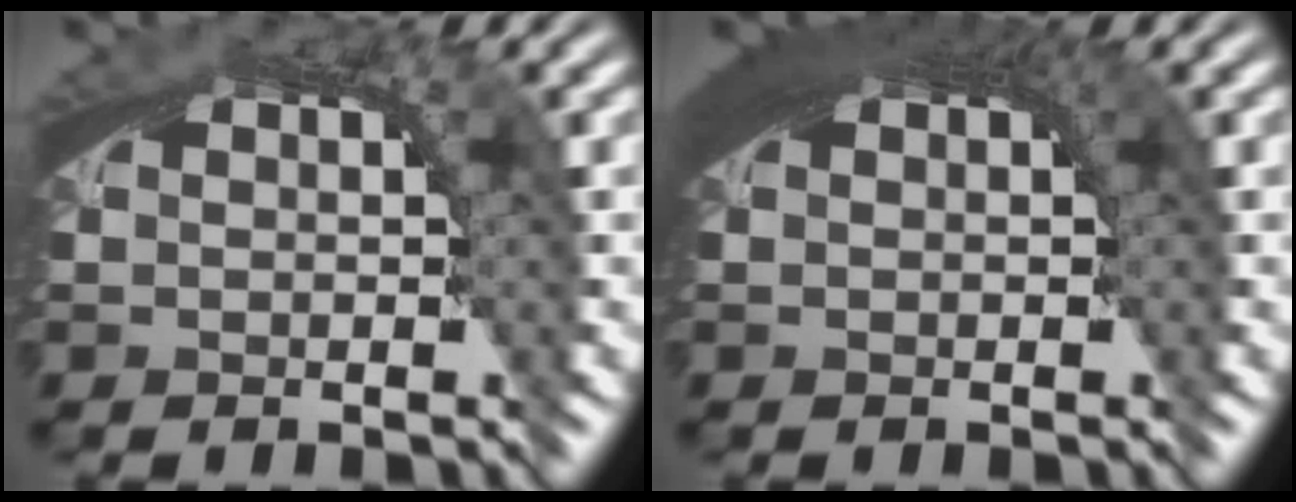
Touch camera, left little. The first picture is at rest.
{"total": 4.3, "force": [1.3, 1.5, 3.8], "torque": [-0.050, 0.014, 0.016]}